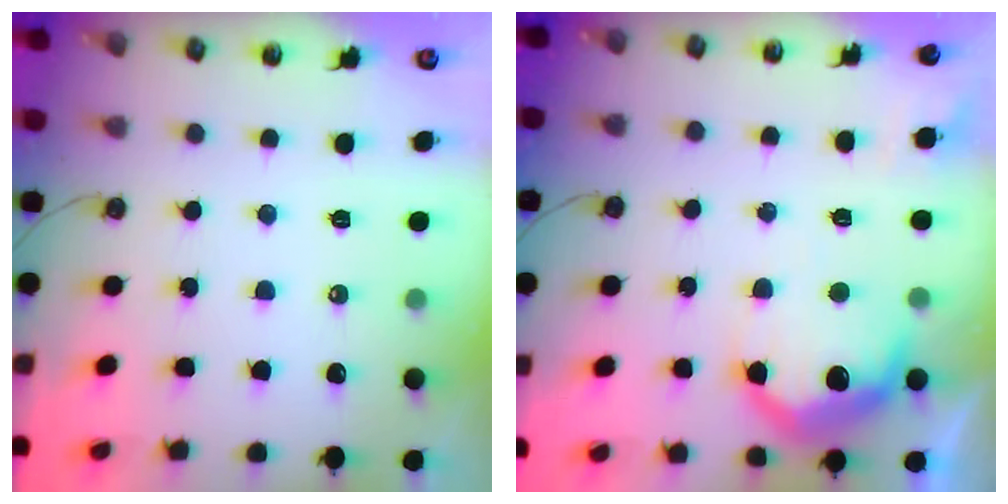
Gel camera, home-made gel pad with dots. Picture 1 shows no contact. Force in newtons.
{"total": 12.0, "press": 12.0, "slide": 0.6}